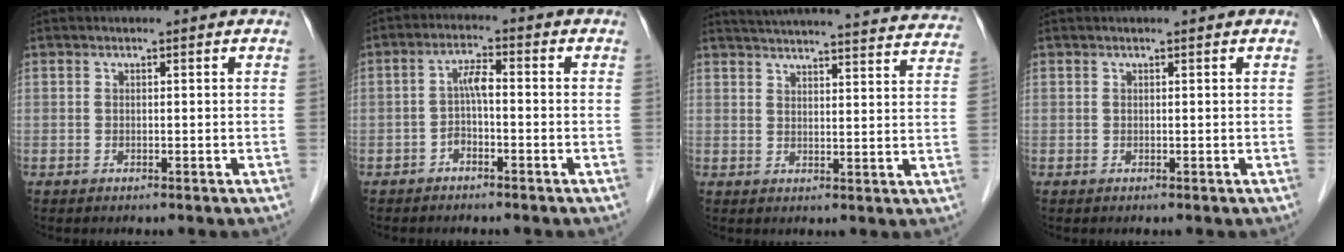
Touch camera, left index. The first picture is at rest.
{"total": 3.2, "force": [-1.0, 1.0, 2.9], "torque": [-0.055, 0.012, -0.018]}
{"total": 28.5, "force": [27.0, 3.1, 8.6], "torque": [-0.140, -0.043, 0.323]}
{"total": 0.8, "force": [0.7, 0.0, 0.3], "torque": [-0.005, 0.009, 0.013]}